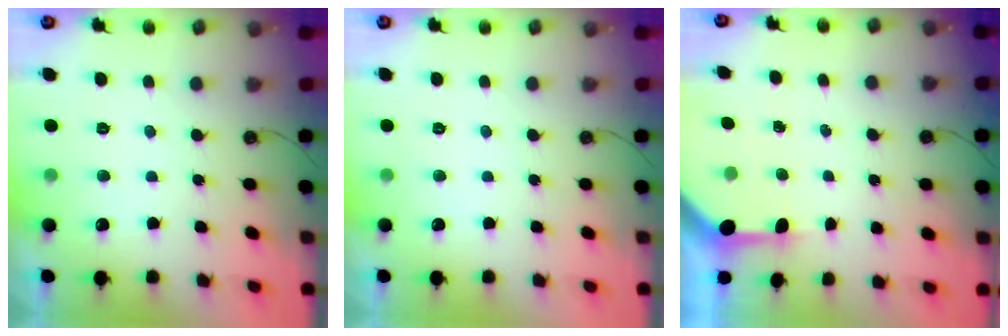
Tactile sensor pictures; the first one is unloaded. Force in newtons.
{"total": 0.0}
{"total": 3.4, "press": 3.4, "slide": 0.4}